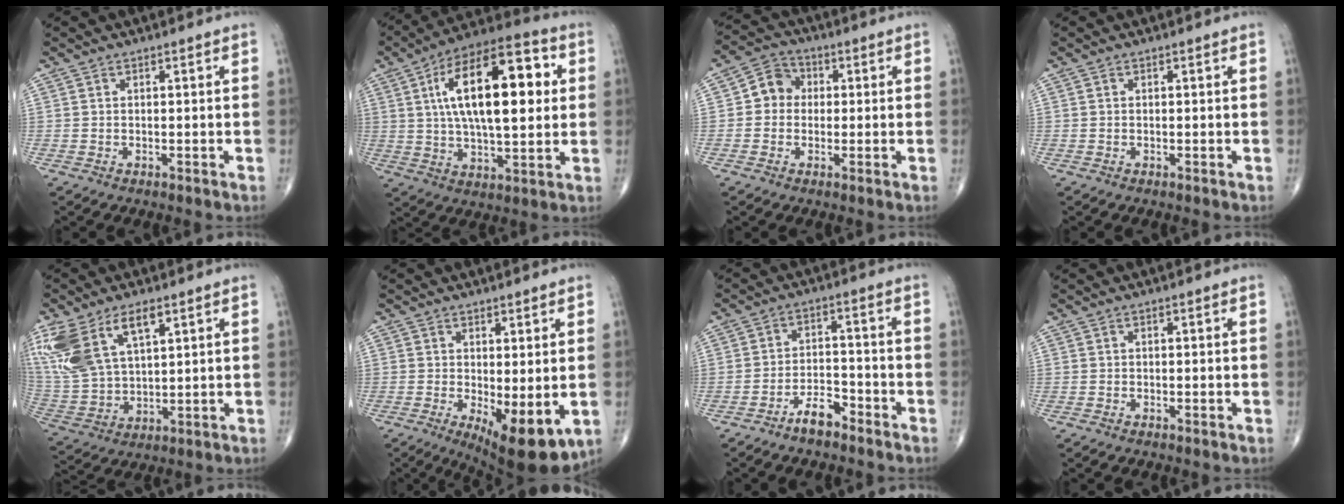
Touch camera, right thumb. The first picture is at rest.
{"total": 22.2, "force": [4.6, 9.3, 19.7], "torque": [-0.306, 0.011, 0.066]}
{"total": 6.0, "force": [0.2, 5.3, 2.8], "torque": [-0.027, 0.018, -0.011]}
{"total": 0.0}
{"total": 16.7, "force": [8.3, 8.3, 11.9], "torque": [-0.260, -0.019, 0.171]}
{"total": 10.1, "force": [-2.1, 3.5, 9.3], "torque": [-0.131, -0.027, -0.020]}
{"total": 5.3, "force": [-3.8, 1.8, 3.2], "torque": [-0.056, 0.026, -0.070]}
{"total": 0.0}